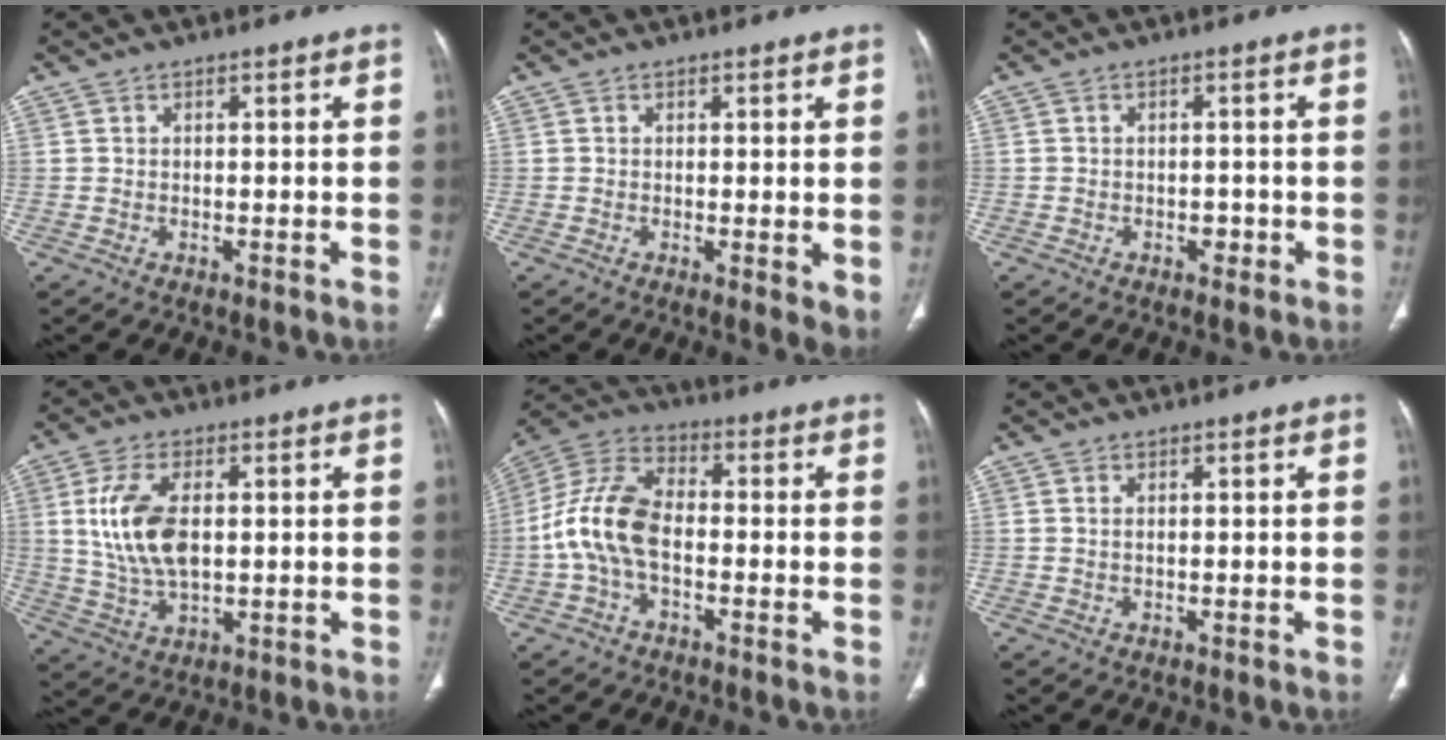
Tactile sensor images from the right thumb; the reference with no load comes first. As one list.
[{"total": 3.4, "force": [0.0, 1.2, 3.2], "torque": [-0.048, -0.013, 0.000]}, {"total": 1.7, "force": [-0.7, 1.3, 0.8], "torque": [-0.004, 0.005, -0.009]}, {"total": 12.0, "force": [1.6, 6.5, 10.0], "torque": [-0.202, -0.004, 0.037]}, {"total": 12.0, "force": [-1.9, 6.8, 9.7], "torque": [-0.203, 0.036, -0.044]}, {"total": 0.7, "force": [0.2, 0.3, 0.6], "torque": [-0.017, 0.004, 0.006]}]